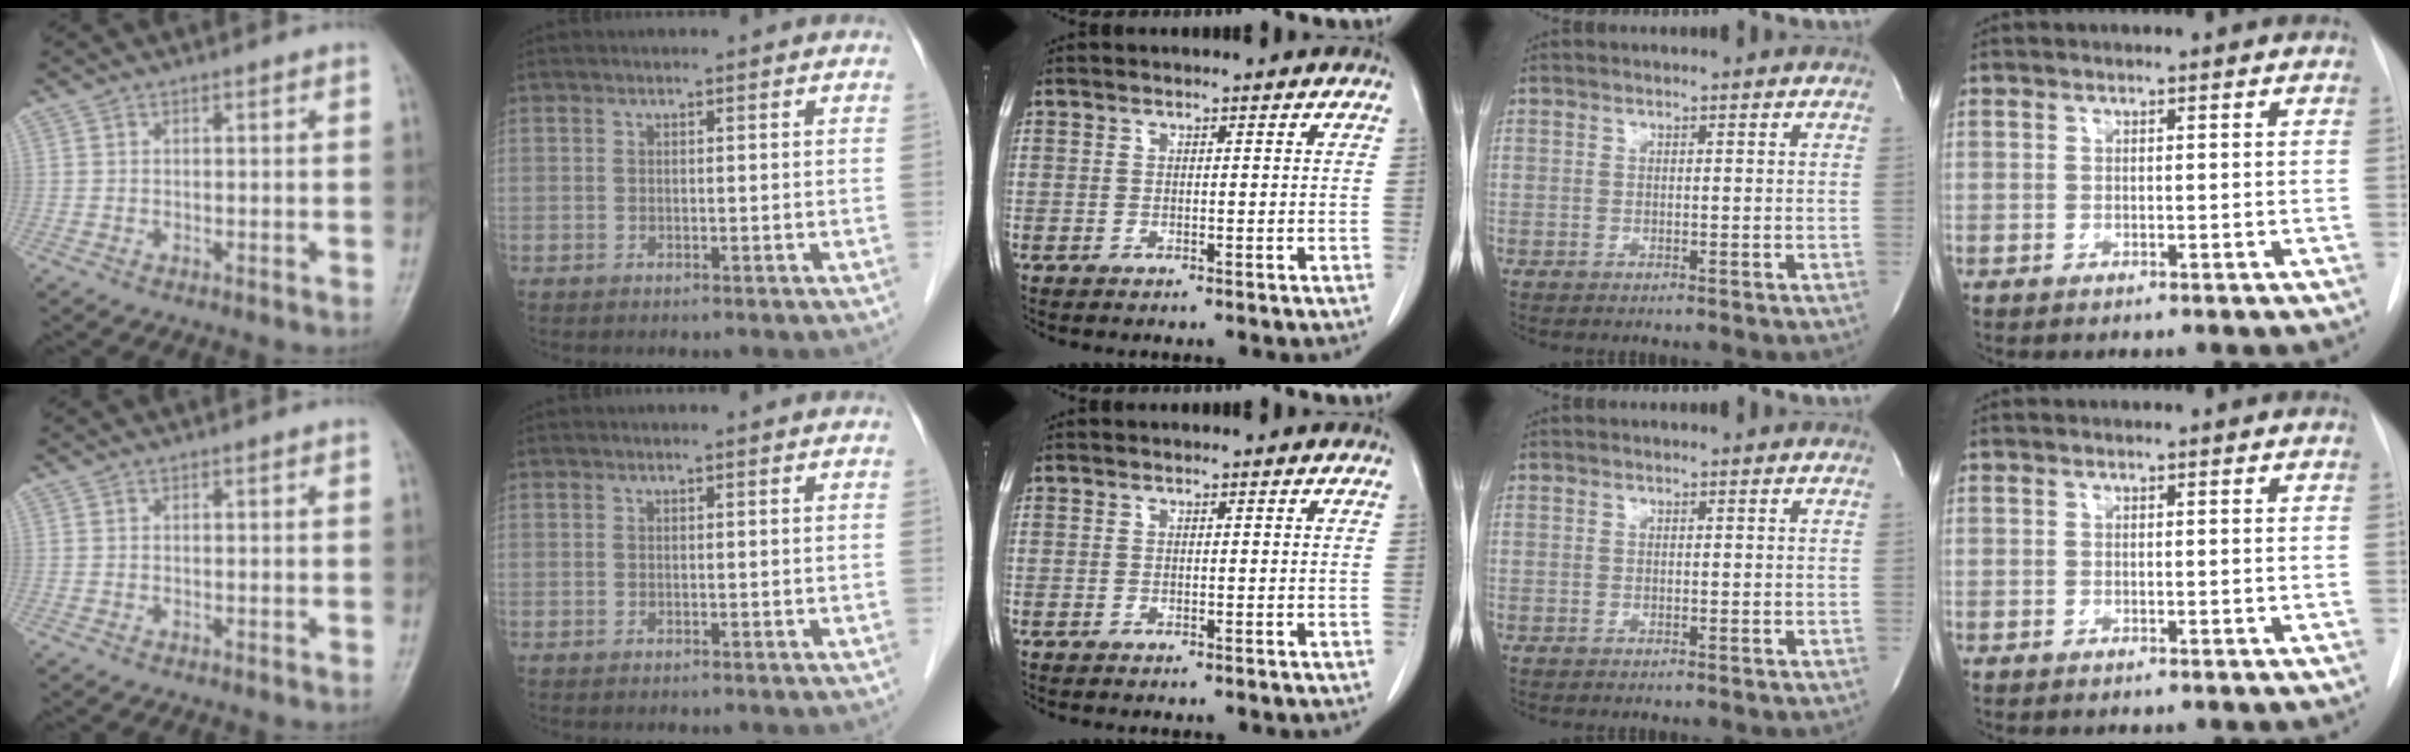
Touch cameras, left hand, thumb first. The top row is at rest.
{}